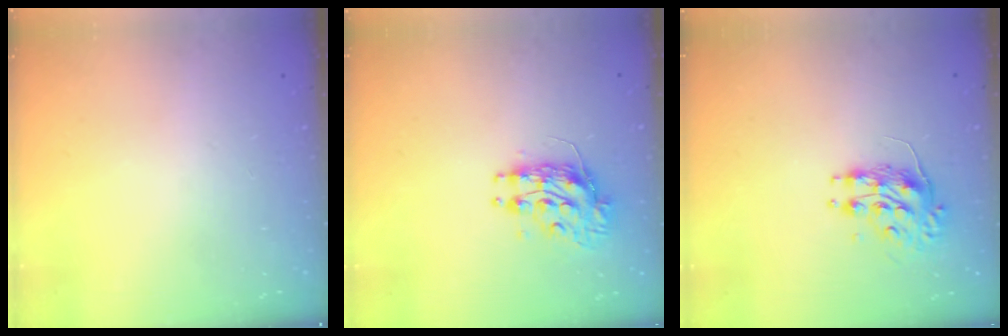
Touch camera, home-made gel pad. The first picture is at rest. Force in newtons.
{"total": 9.3, "press": 9.2, "slide": 0.6}
{"total": 8.1, "press": 8.1, "slide": 0.1}